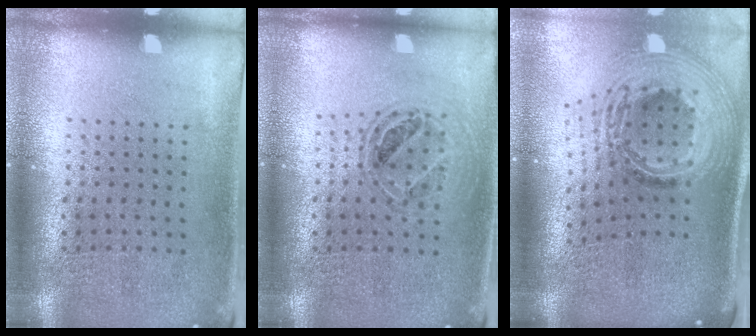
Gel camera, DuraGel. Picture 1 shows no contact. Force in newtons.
{"total": 0.7, "press": 0.7, "slide": 0.1}
{"total": 2.8, "press": 1.9, "slide": 2.1}